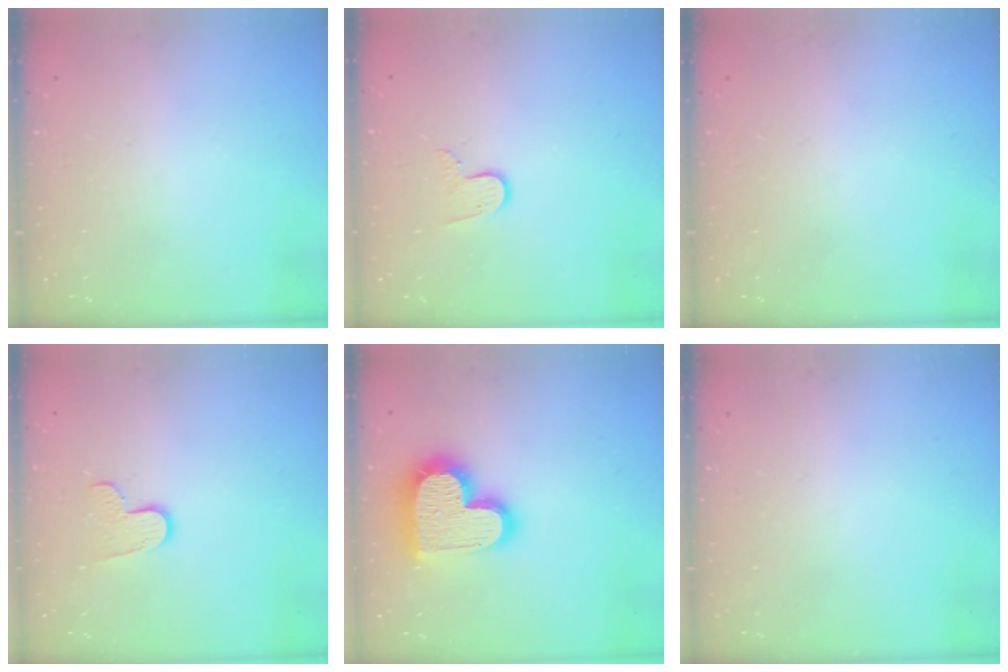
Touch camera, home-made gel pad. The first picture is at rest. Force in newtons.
{"total": 6.4, "press": 6.3, "slide": 0.6}
{"total": 0.0}
{"total": 7.2, "press": 7.2, "slide": 0.4}
{"total": 20.1, "press": 20.1, "slide": 1.5}
{"total": 0.0}